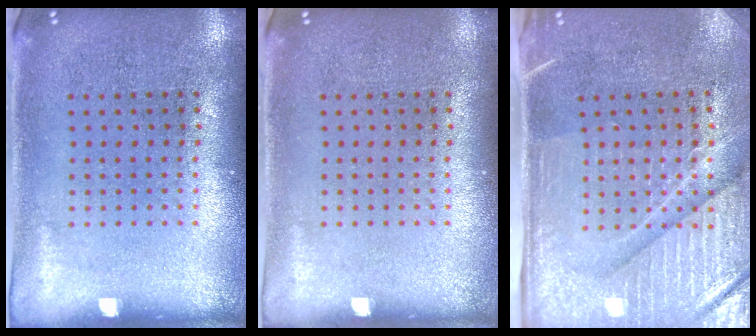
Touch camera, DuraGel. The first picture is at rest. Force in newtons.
{"total": 0.0}
{"total": 4.4, "press": 3.9, "slide": 2.1}